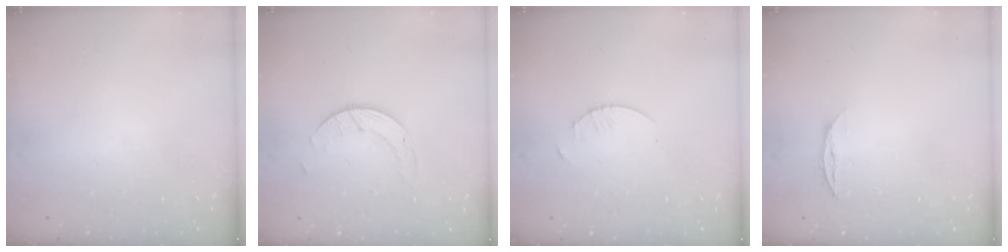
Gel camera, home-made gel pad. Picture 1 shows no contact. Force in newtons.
{"total": 4.5, "press": 4.5, "slide": 0.3}
{"total": 1.3, "press": 1.3, "slide": 0.2}
{"total": 5.1, "press": 5.1, "slide": 0.7}